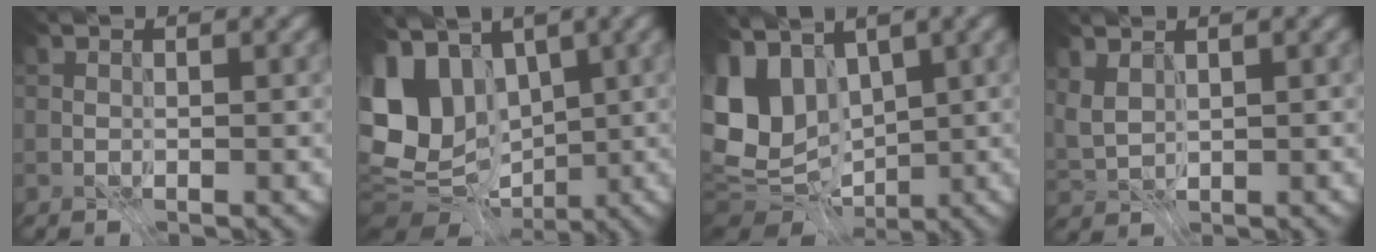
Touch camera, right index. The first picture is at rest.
{"total": 11.9, "force": [0.8, 9.3, 7.5], "torque": [-0.171, 0.000, 0.011]}
{"total": 10.0, "force": [1.0, 7.6, 6.4], "torque": [-0.147, -0.005, 0.023]}
{"total": 1.9, "force": [1.1, 1.0, 1.2], "torque": [-0.029, -0.001, 0.026]}